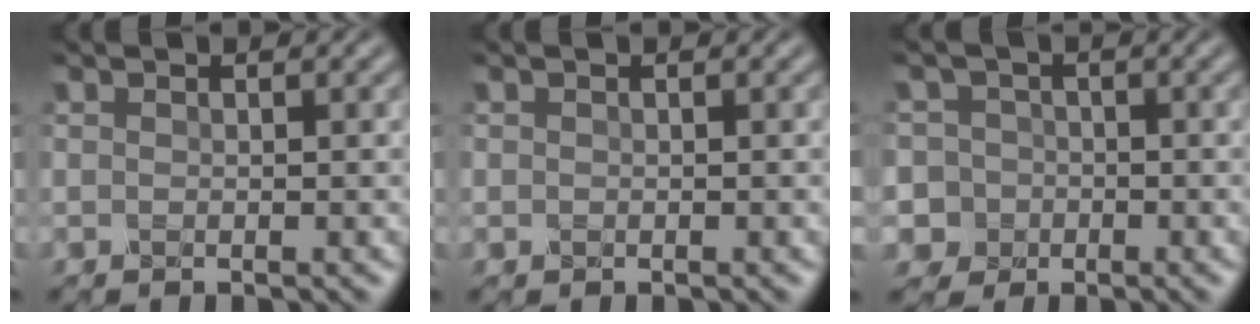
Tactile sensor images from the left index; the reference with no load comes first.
{"total": 0.0}
{"total": 5.8, "force": [-1.7, 5.5, 0.8], "torque": [-0.013, 0.009, -0.059]}